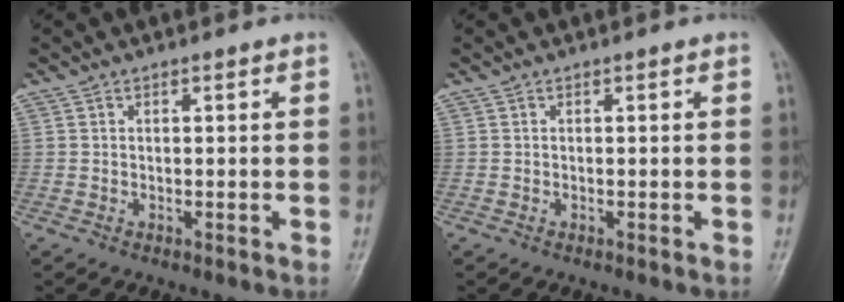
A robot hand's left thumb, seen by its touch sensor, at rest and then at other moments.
{"total": 0.0}